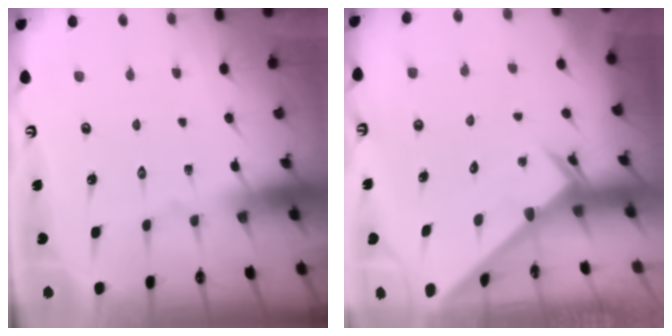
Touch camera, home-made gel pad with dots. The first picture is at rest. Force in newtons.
{"total": 2.0, "press": 2.0, "slide": 0.1}